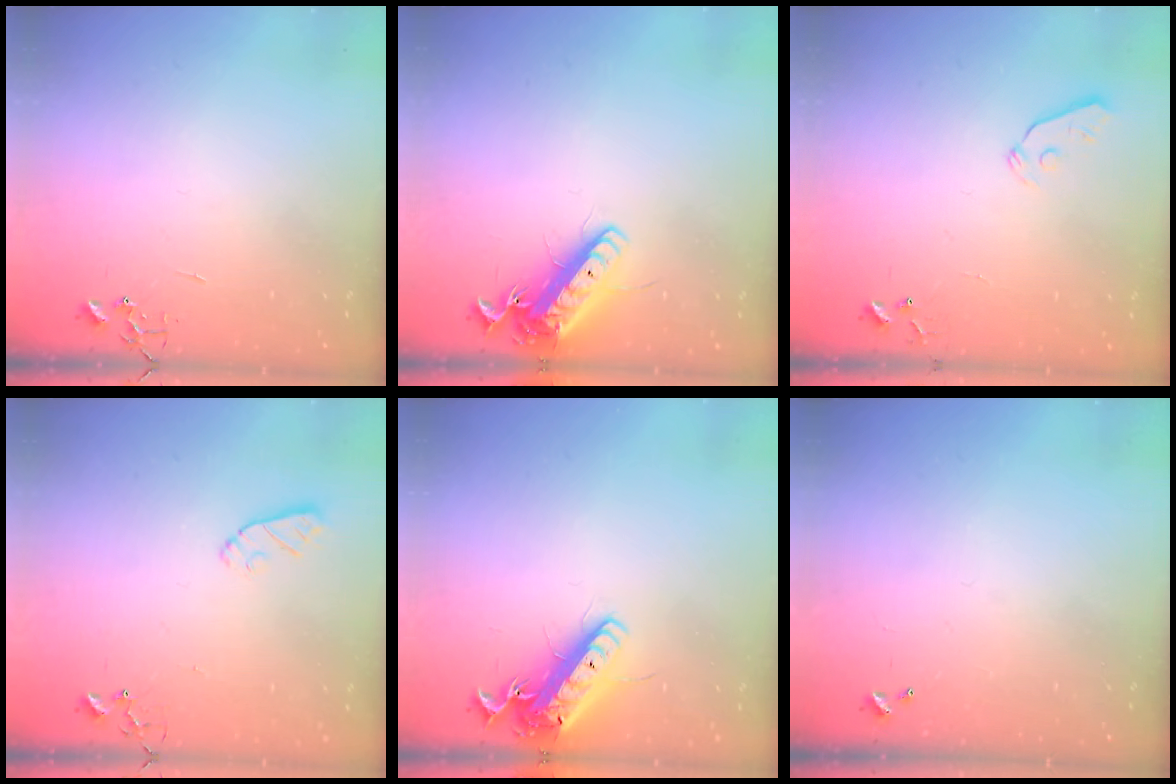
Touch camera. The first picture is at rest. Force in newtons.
{"total": 14.1, "press": 13.9, "slide": 2.4}
{"total": 3.3, "press": 3.2, "slide": 0.8}
{"total": 6.0, "press": 6.0, "slide": 0.3}
{"total": 15.0, "press": 14.7, "slide": 3.1}
{"total": 0.0}